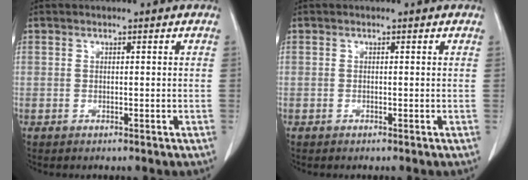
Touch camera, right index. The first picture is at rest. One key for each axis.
{"total": 0.0}